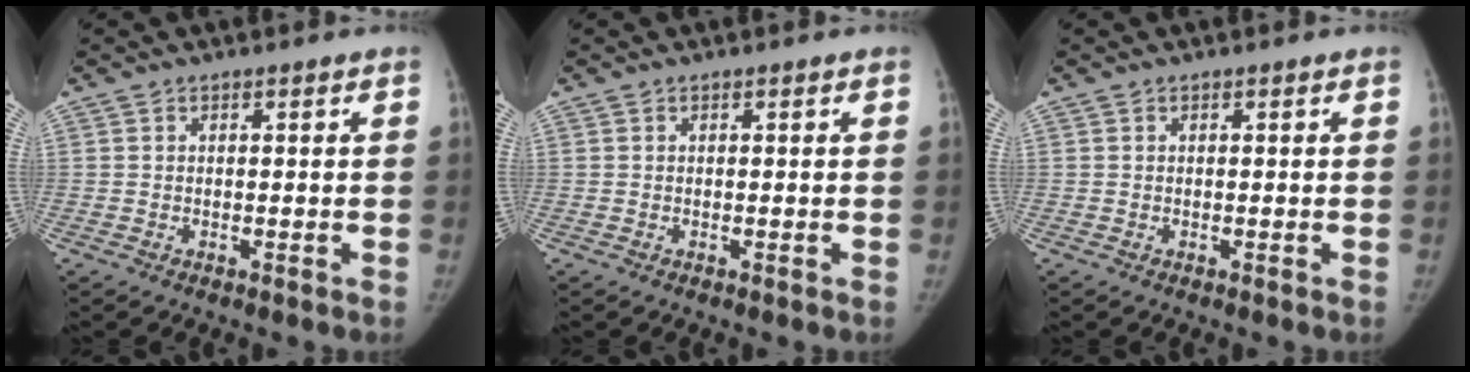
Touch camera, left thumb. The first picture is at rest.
{"total": 0.0}
{"total": 0.0}